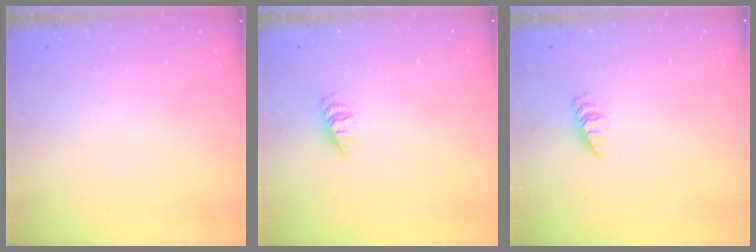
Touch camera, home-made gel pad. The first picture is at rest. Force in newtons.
{"total": 2.3, "press": 2.3, "slide": 0.3}
{"total": 2.3, "press": 2.3, "slide": 0.3}